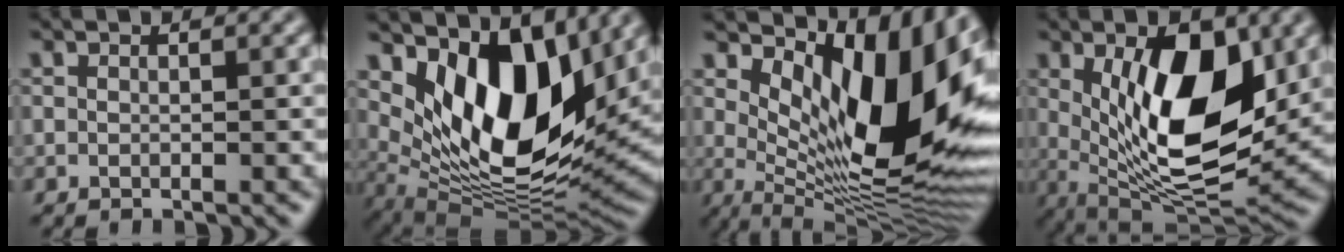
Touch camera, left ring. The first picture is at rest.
{"total": 12.4, "force": [4.9, 6.4, 9.4], "torque": [-0.161, -0.007, 0.098]}
{"total": 13.8, "force": [3.8, 5.5, 12.0], "torque": [-0.179, -0.015, 0.077]}
{"total": 10.7, "force": [1.7, 4.7, 9.4], "torque": [-0.162, -0.018, 0.042]}